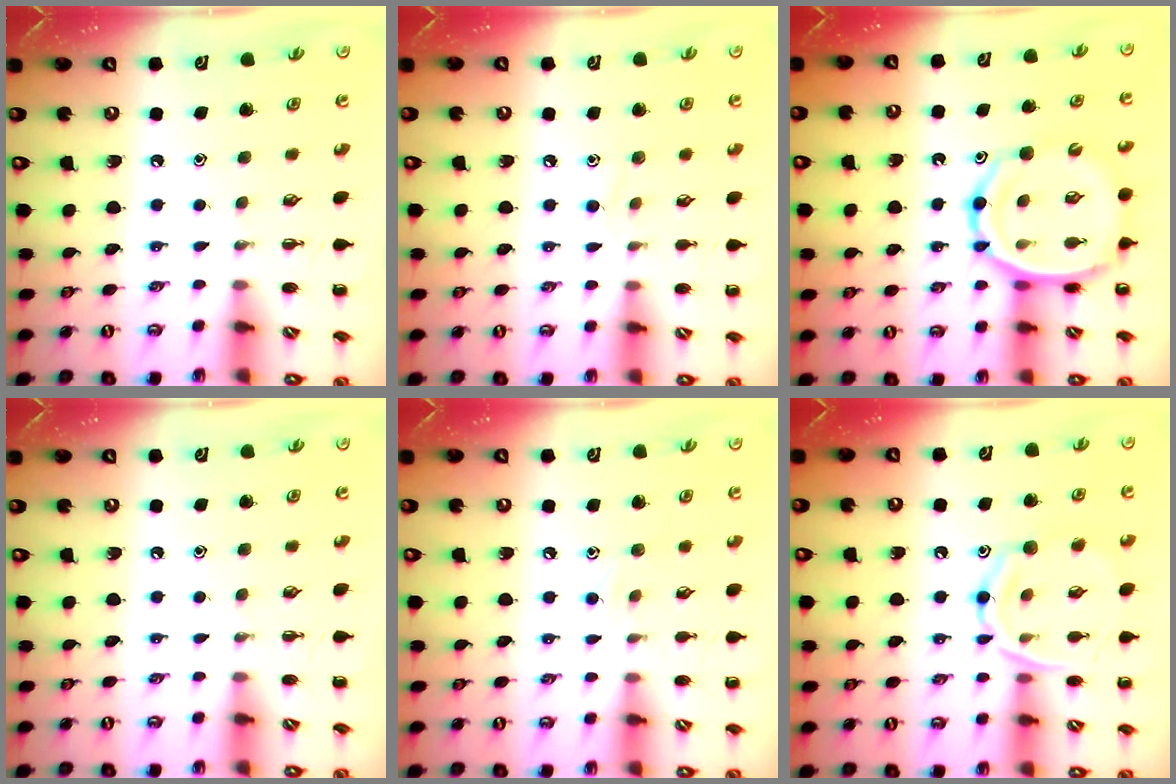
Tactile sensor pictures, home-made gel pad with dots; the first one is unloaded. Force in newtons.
{"total": 5.6, "press": 5.2, "slide": 2.0}
{"total": 14.3, "press": 13.8, "slide": 3.8}
{"total": 0.0}
{"total": 6.2, "press": 5.9, "slide": 2.0}
{"total": 13.6, "press": 13.5, "slide": 0.9}